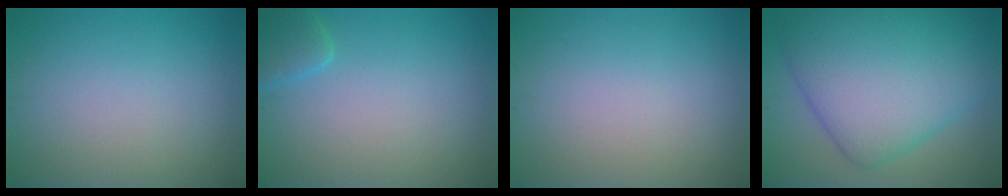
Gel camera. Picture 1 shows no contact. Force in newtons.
{"total": 2.1, "press": 2.1, "slide": 0.2}
{"total": 0.0}
{"total": 11.4, "press": 11.4, "slide": 0.1}